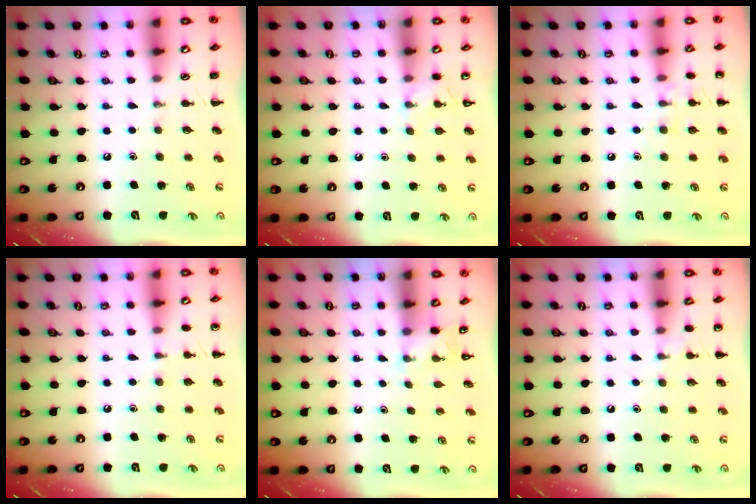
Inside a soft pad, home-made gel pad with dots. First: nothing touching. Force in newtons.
{"total": 3.7, "press": 3.5, "slide": 1.4}
{"total": 7.0, "press": 6.7, "slide": 2.1}
{"total": 5.0, "press": 4.7, "slide": 1.5}
{"total": 2.2, "press": 2.1, "slide": 0.7}
{"total": 5.9, "press": 5.7, "slide": 1.6}